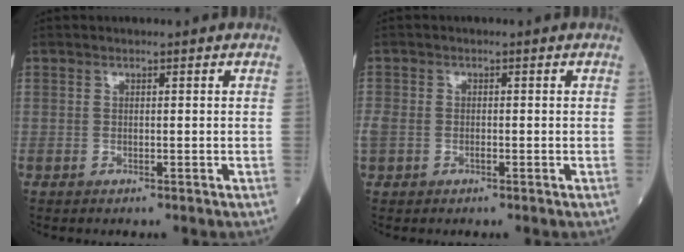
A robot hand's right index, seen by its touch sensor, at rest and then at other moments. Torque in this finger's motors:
{"motor_torque": [0.68, -0.45, 0.35, 0.06]}